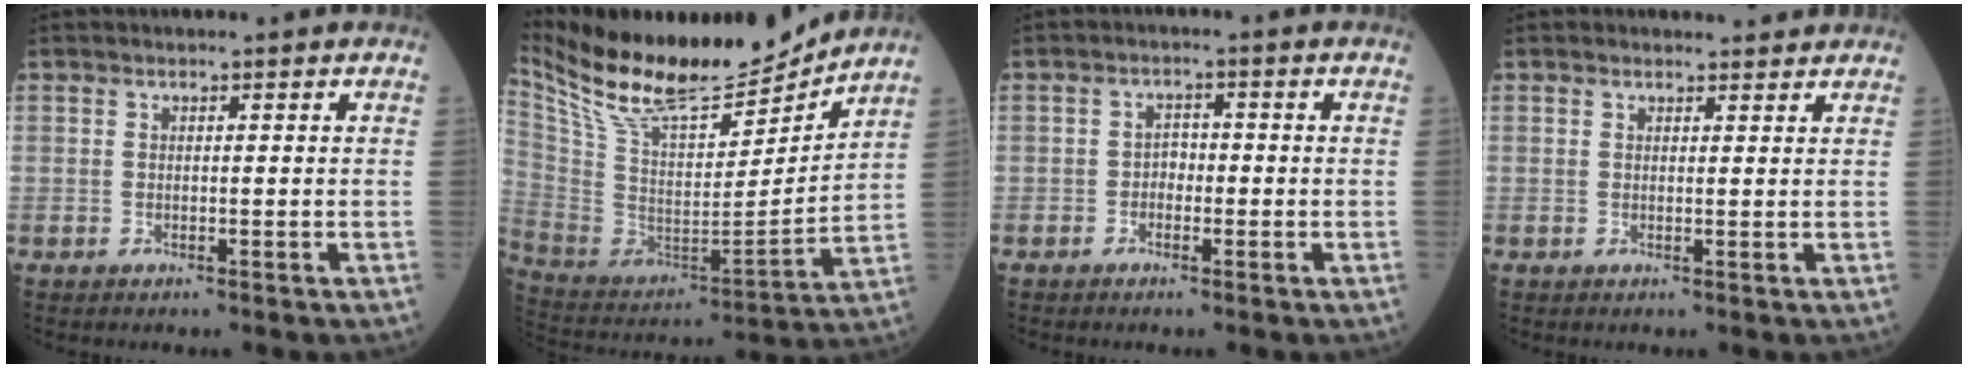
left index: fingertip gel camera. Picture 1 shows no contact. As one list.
[{"total": 20.8, "force": [18.5, 4.2, 8.5], "torque": [-0.171, -0.019, 0.323]}, {"total": 1.7, "force": [-0.8, 1.1, 1.0], "torque": [-0.007, 0.003, -0.017]}, {"total": 2.7, "force": [2.6, 0.8, 0.1], "torque": [-0.003, 0.003, 0.028]}]